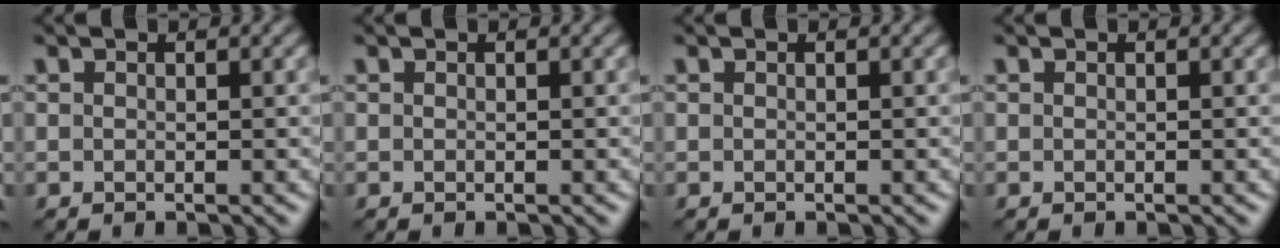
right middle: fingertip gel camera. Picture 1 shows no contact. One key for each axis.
{"total": 0.0}
{"total": 0.0}
{"total": 0.0}